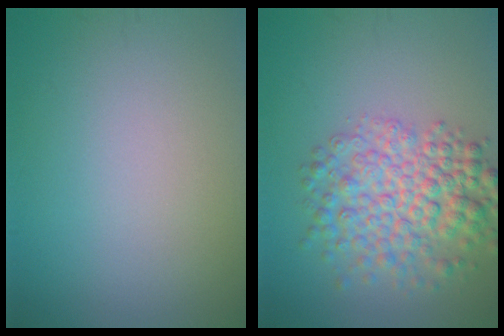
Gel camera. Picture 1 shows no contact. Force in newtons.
{"total": 6.5, "press": 6.5, "slide": 0.2}